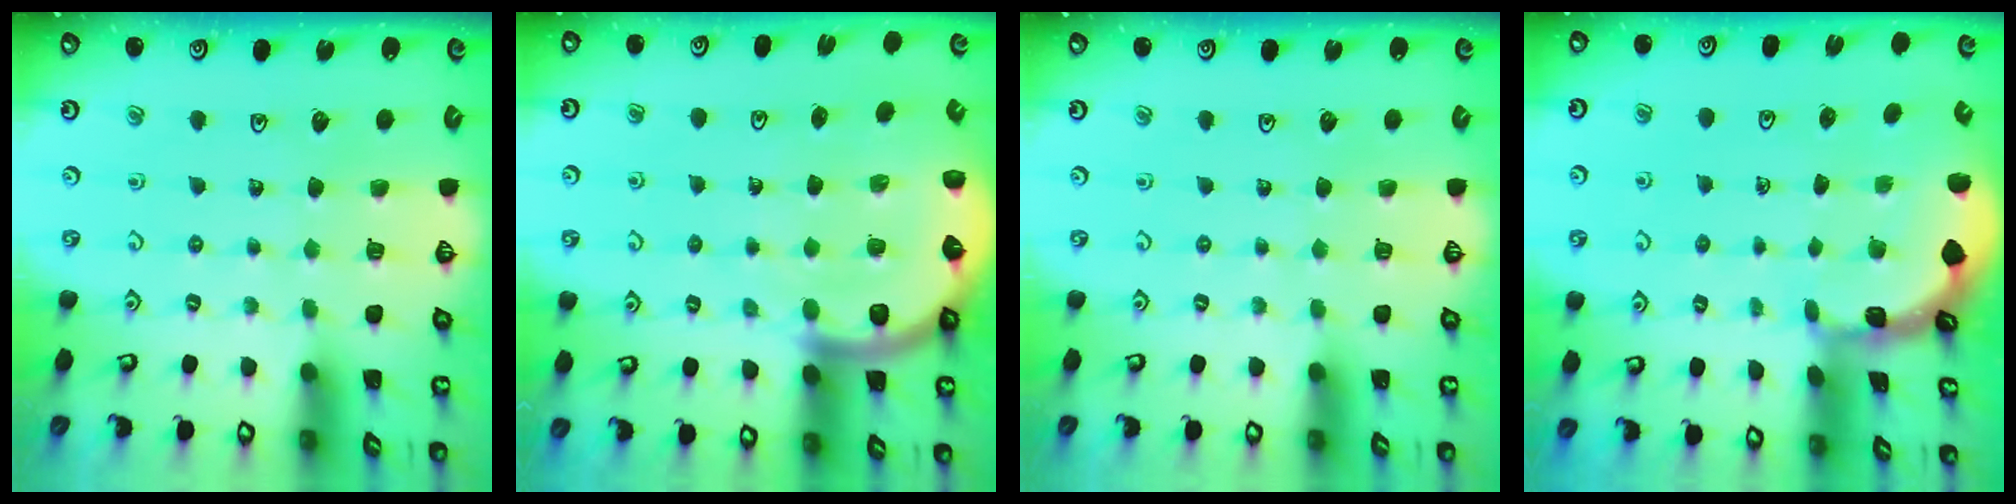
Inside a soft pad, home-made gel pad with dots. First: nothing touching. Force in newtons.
{"total": 8.6, "press": 8.4, "slide": 1.7}
{"total": 0.0}
{"total": 1.5, "press": 1.5, "slide": 0.1}